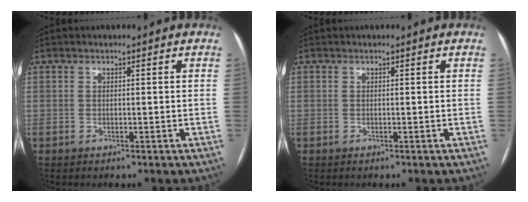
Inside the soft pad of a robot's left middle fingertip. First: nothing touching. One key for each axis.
{"total": 0.0}